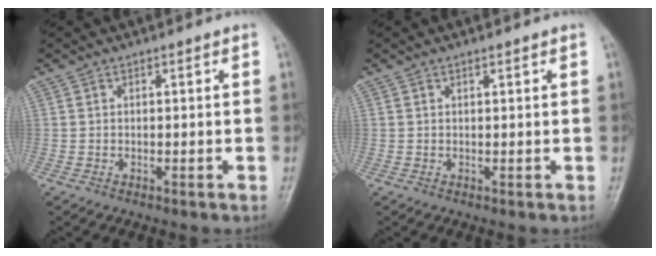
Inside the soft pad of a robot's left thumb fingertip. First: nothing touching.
{"total": 0.6, "force": [0.4, 0.1, 0.4], "torque": [-0.006, -0.001, 0.006]}